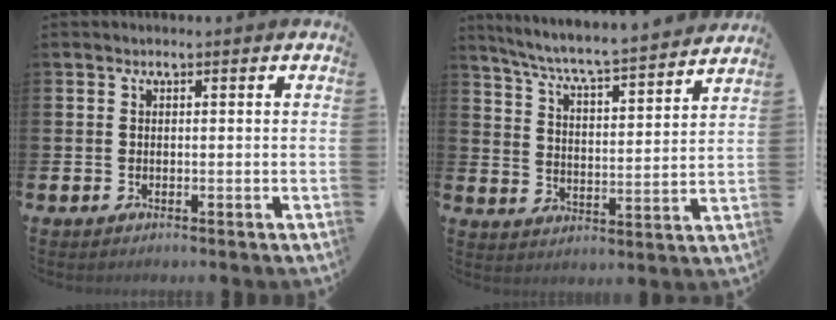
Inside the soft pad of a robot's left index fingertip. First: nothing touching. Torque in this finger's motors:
{"motor_torque": [0.22, -0.75, 0.74, 0.21]}